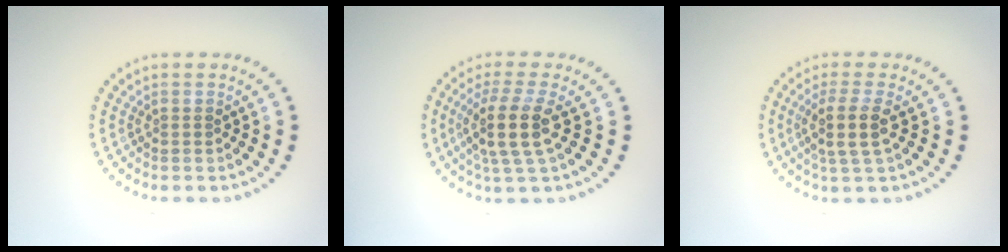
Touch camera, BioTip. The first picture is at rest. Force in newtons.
{"total": 4.1, "press": 3.4, "slide": 2.4}
{"total": 2.9, "press": 2.3, "slide": 1.7}